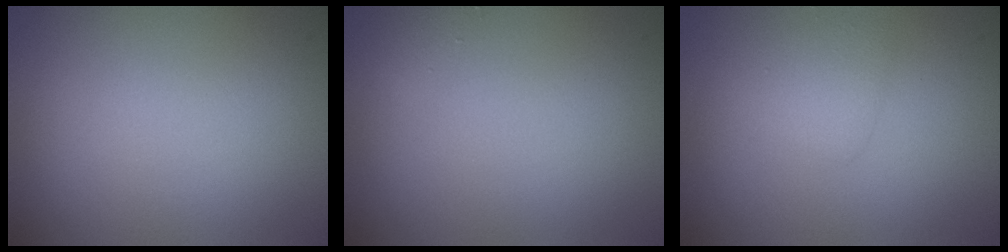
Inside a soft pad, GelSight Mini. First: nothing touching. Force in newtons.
{"total": 0.8, "press": 0.8, "slide": 0.1}
{"total": 1.6, "press": 1.6, "slide": 0.1}